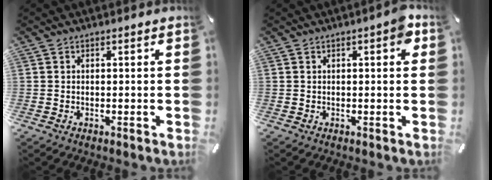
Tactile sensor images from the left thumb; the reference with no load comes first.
{"total": 3.5, "force": [0.9, 1.2, 3.2], "torque": [-0.040, -0.001, 0.008]}